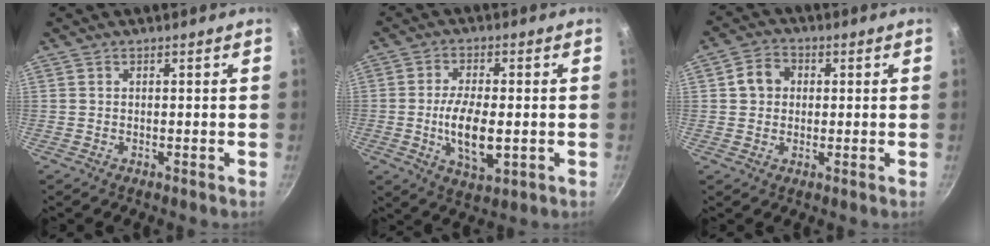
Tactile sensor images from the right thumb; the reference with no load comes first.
{"total": 9.7, "force": [-1.4, 4.4, 8.5], "torque": [-0.147, -0.007, -0.022]}
{"total": 5.2, "force": [0.9, 4.5, 2.6], "torque": [-0.031, 0.009, 0.010]}